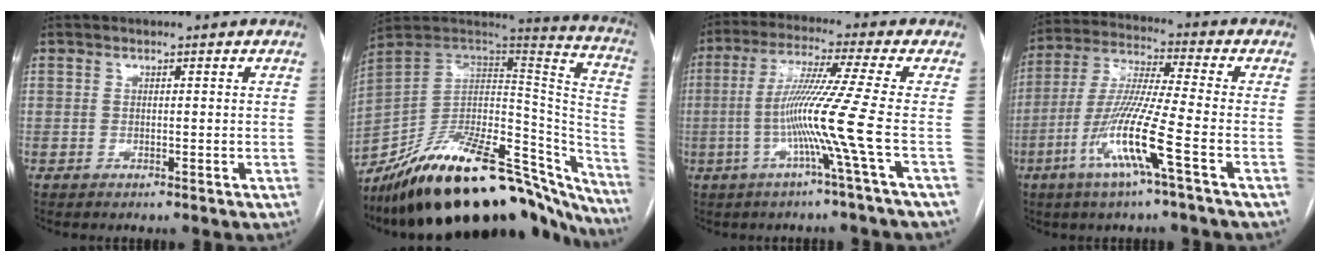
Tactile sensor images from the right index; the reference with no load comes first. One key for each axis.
{"total": 37.1, "fx": -28.3, "fy": 12.6, "fz": 20.5, "tx": -0.272, "ty": -0.013, "tz": -0.408}
{"total": 10.8, "fx": -2.9, "fy": -3.0, "fz": 10.0, "tx": -0.192, "ty": -0.007, "tz": -0.057}
{"total": 12.9, "fx": -5.4, "fy": -0.7, "fz": 11.7, "tx": -0.241, "ty": -0.009, "tz": -0.108}